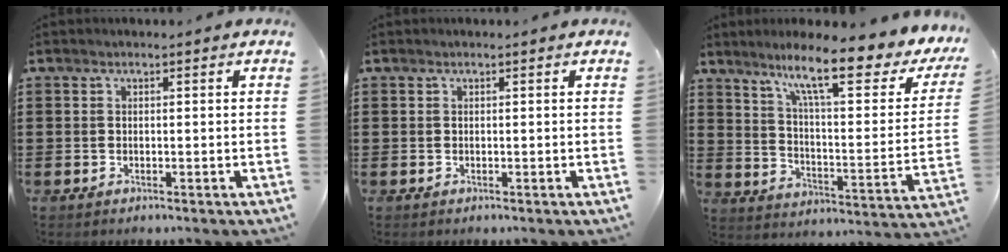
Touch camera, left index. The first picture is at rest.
{"total": 0.0}
{"total": 12.9, "force": [9.2, 1.7, 8.8], "torque": [-0.165, -0.047, 0.148]}